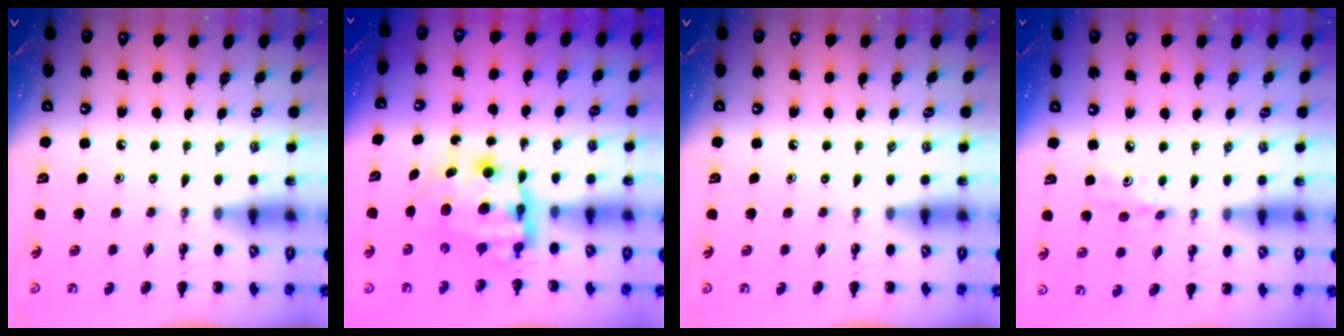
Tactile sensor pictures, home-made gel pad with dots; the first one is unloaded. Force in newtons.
{"total": 7.7, "press": 7.5, "slide": 1.9}
{"total": 0.0}
{"total": 5.3, "press": 5.0, "slide": 1.6}